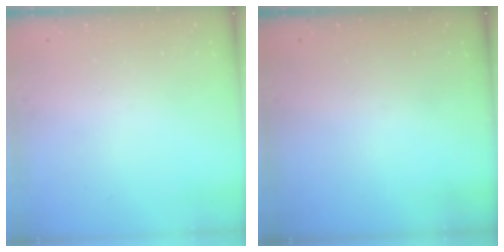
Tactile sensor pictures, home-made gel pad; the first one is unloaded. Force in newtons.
{"total": 0.0}